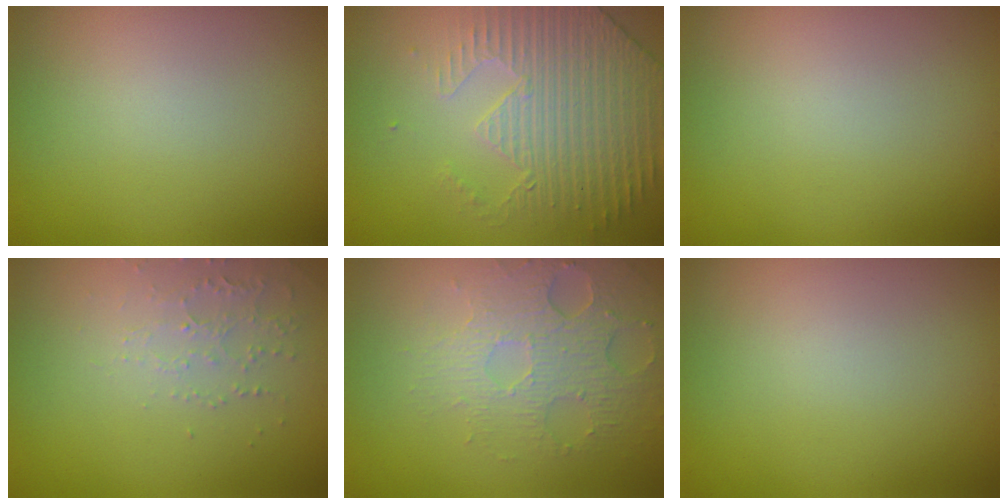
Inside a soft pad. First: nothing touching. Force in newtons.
{"total": 4.4, "press": 3.8, "slide": 2.3}
{"total": 0.0}
{"total": 1.9, "press": 1.8, "slide": 0.6}
{"total": 3.5, "press": 3.2, "slide": 1.5}
{"total": 0.0}